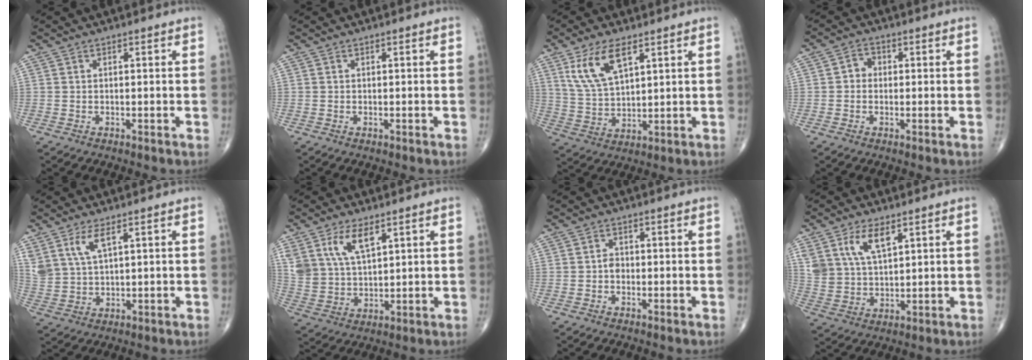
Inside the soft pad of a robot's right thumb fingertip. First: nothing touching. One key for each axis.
{"total": 0.0}
{"total": 10.2, "fx": 5.3, "fy": 4.4, "fz": 7.5, "tx": -0.141, "ty": -0.019, "tz": 0.115}
{"total": 2.6, "fx": 0.0, "fy": 2.3, "fz": 1.2, "tx": -0.003, "ty": 0.012, "tz": -0.006}
{"total": 6.0, "fx": 3.5, "fy": 2.1, "fz": 4.4, "tx": -0.096, "ty": -0.013, "tz": 0.078}
{"total": 9.5, "fx": 5.2, "fy": 4.6, "fz": 6.5, "tx": -0.120, "ty": -0.018, "tz": 0.112}
{"total": 1.6, "fx": -0.3, "fy": 1.3, "fz": 0.9, "tx": -0.007, "ty": 0.005, "tz": -0.009}
{"total": 9.1, "fx": 4.9, "fy": 4.6, "fz": 6.2, "tx": -0.112, "ty": -0.017, "tz": 0.102}